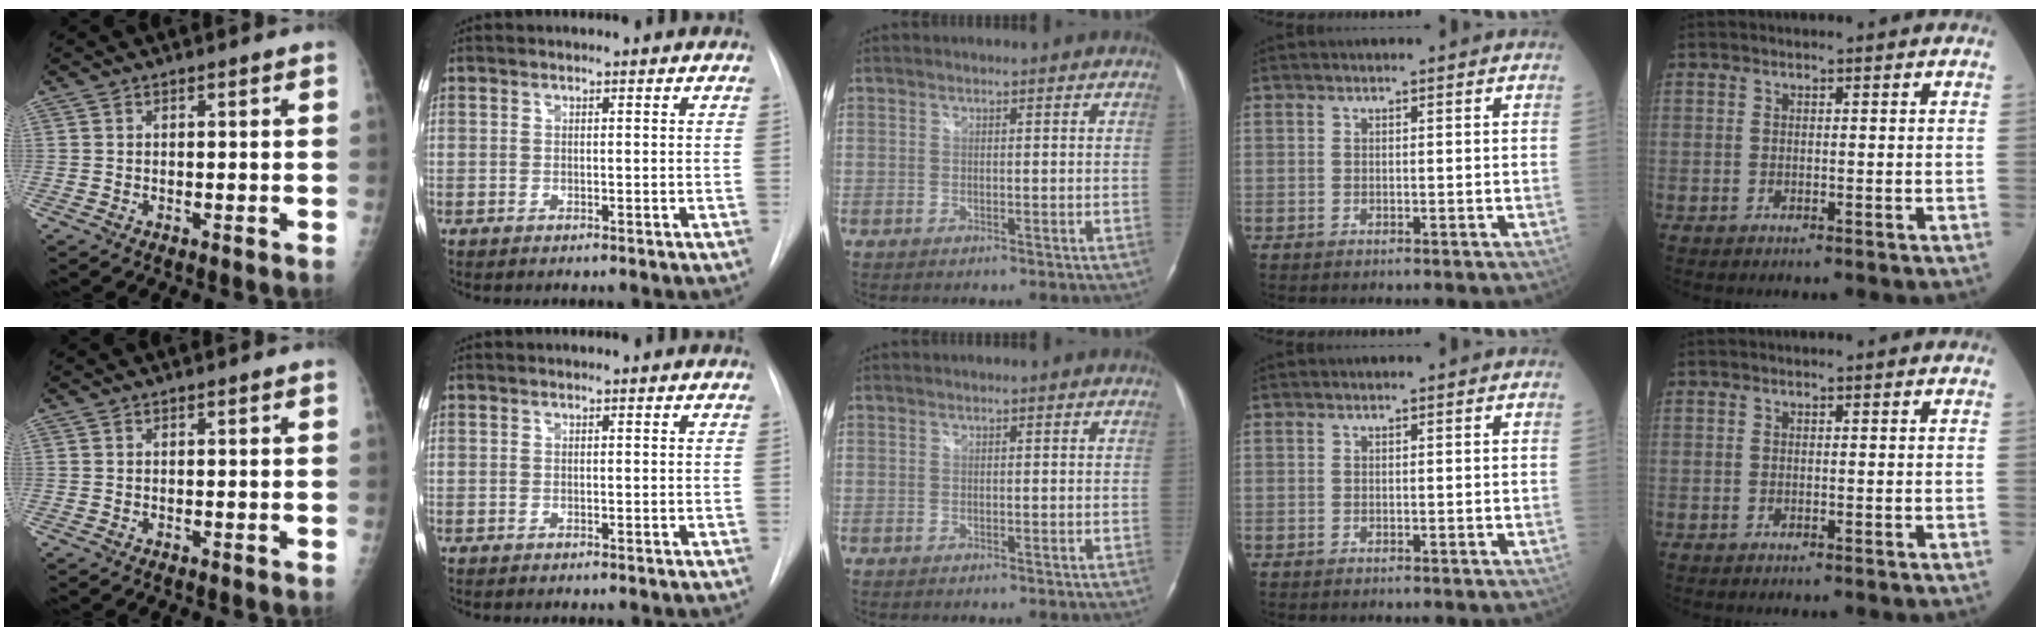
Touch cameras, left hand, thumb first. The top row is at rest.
{}